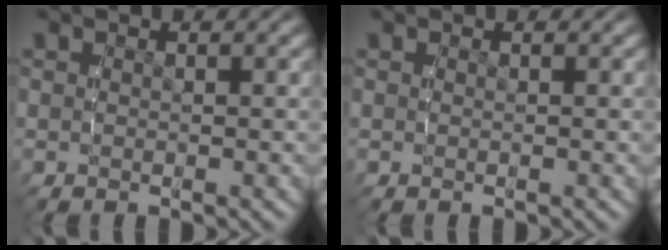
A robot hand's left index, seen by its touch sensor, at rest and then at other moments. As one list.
[{"total": 0.0}]